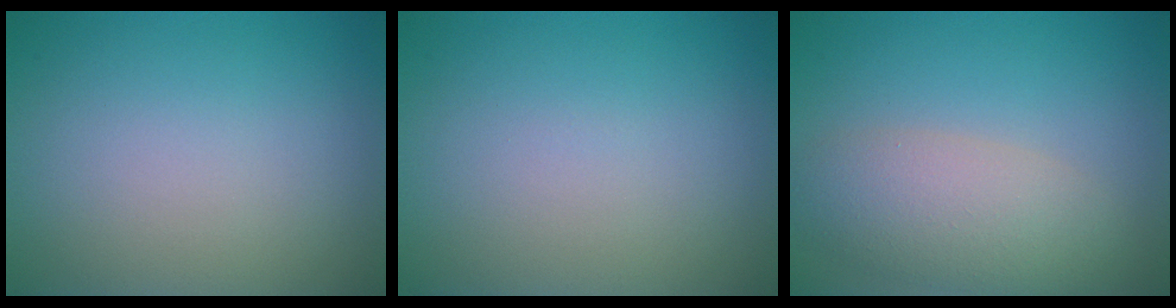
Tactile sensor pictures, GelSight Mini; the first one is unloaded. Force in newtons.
{"total": 0.0}
{"total": 4.9, "press": 4.9, "slide": 0.5}